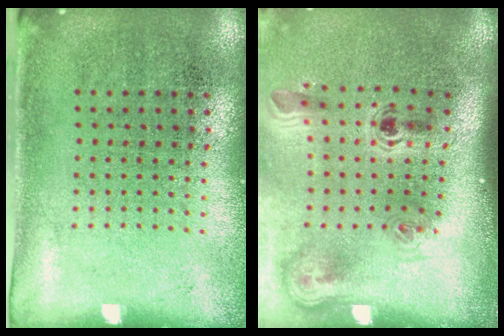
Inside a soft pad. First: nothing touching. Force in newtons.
{"total": 2.3, "press": 1.4, "slide": 1.8}